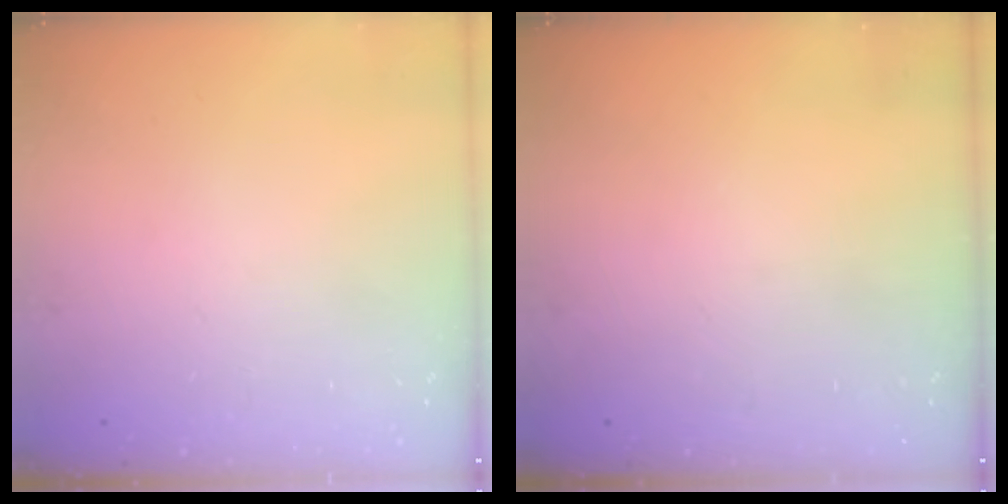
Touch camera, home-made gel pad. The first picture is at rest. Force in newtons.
{"total": 0.0}